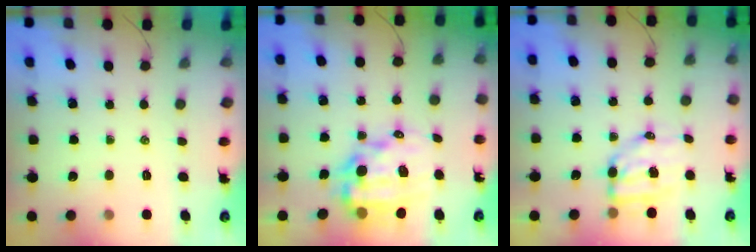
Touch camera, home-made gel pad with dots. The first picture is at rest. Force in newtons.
{"total": 15.0, "press": 14.6, "slide": 3.4}
{"total": 7.1, "press": 7.0, "slide": 1.4}